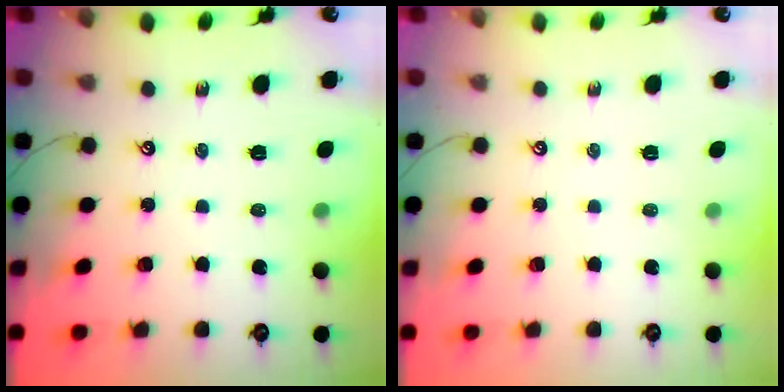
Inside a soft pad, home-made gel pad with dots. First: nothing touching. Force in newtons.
{"total": 0.0}